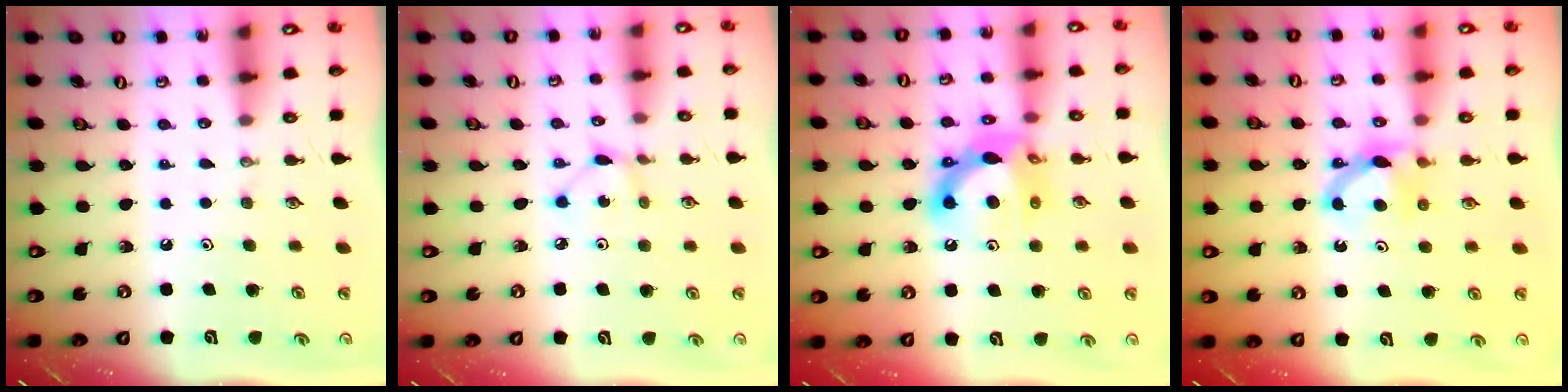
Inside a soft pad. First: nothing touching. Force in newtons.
{"total": 2.4, "press": 2.4, "slide": 0.1}
{"total": 12.9, "press": 12.9, "slide": 1.1}
{"total": 8.1, "press": 8.1, "slide": 0.1}